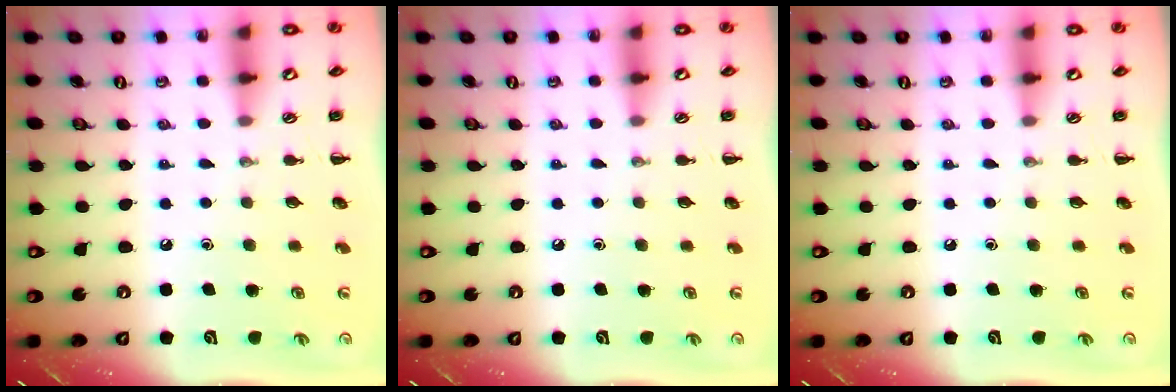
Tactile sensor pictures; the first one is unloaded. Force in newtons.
{"total": 0.0}
{"total": 0.0}